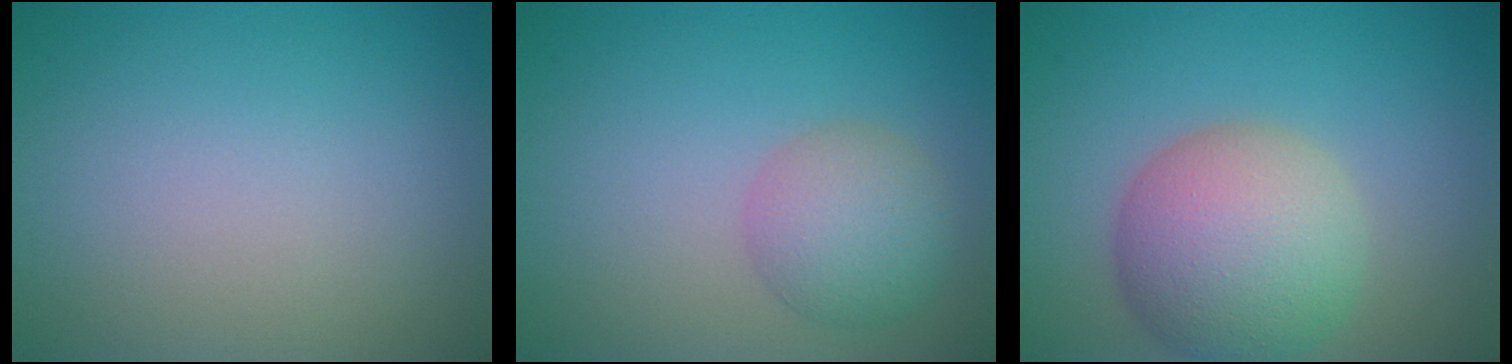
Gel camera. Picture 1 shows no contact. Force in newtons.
{"total": 3.7, "press": 3.7, "slide": 0.1}
{"total": 7.8, "press": 7.8, "slide": 0.3}